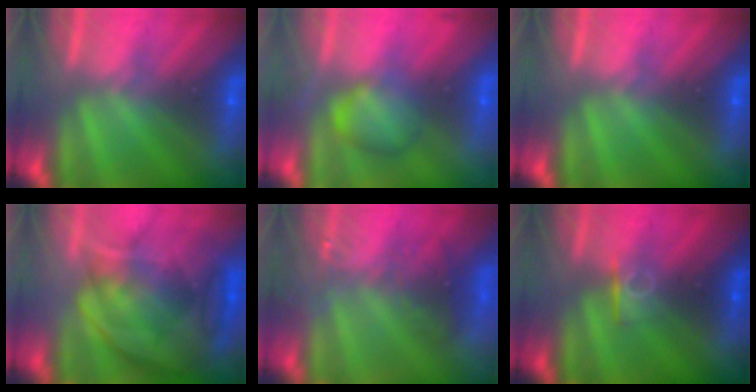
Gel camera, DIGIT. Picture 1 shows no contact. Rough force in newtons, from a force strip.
{"total": 2.3}
{"total": 0.0}
{"total": 14.6}
{"total": 3.4}
{"total": 2.7}